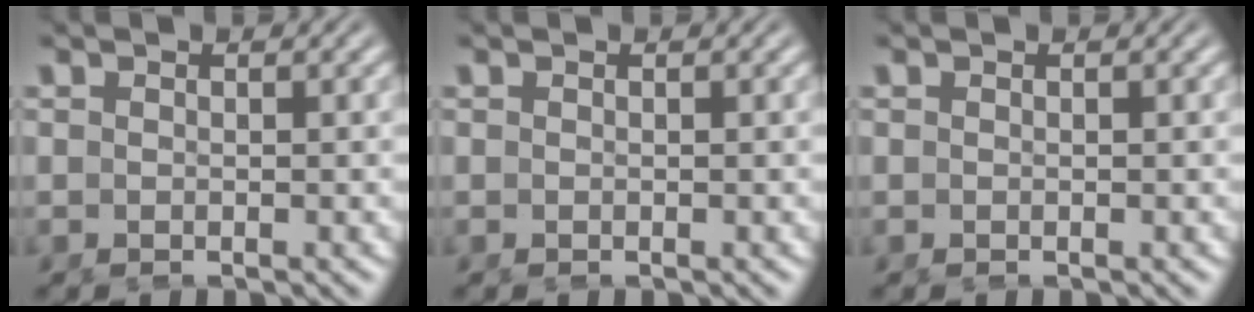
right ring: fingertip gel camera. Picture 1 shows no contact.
{"total": 0.0}
{"total": 0.0}